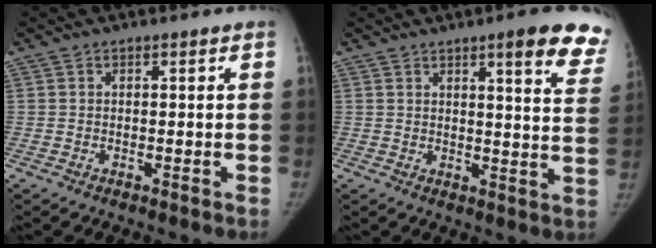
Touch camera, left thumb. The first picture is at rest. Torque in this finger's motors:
{"motor_torque": [0.46, -0.34, 1.01, -0.75, 0.11]}